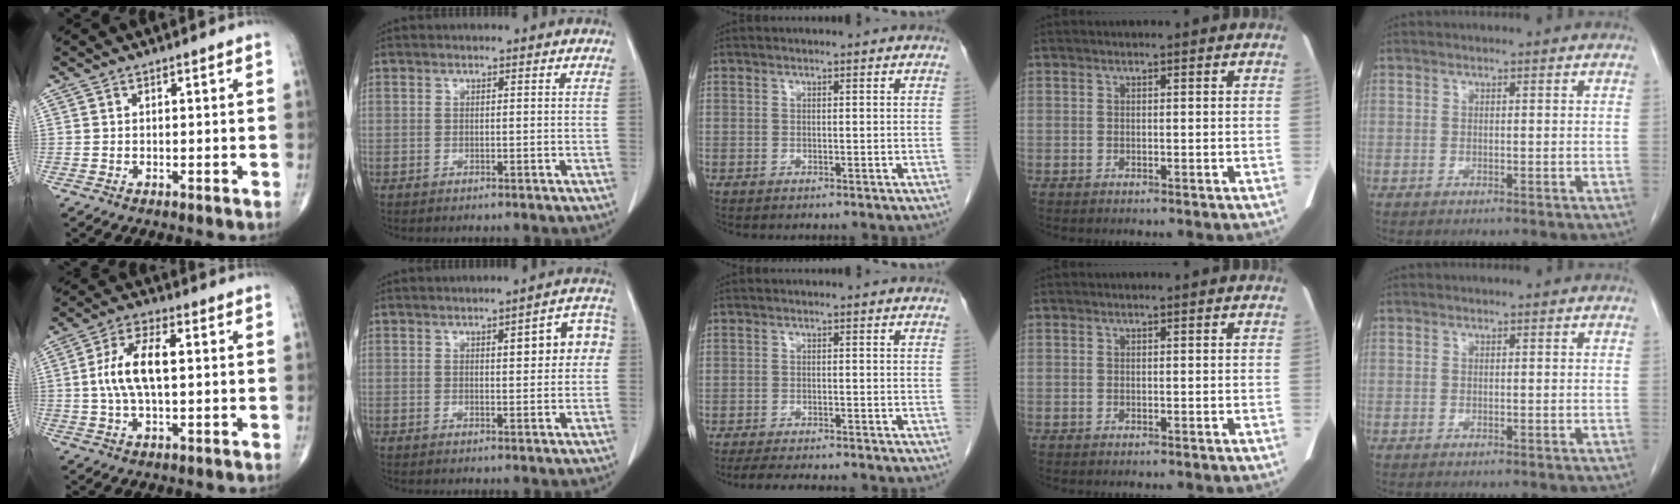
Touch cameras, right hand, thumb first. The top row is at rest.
{"thumb": {"total": 10.0, "force": [0.8, 4.4, 9.0], "torque": [-0.183, 0.015, 0.013]}, "index": {"total": 6.9, "force": [1.5, 2.1, 6.4], "torque": [-0.071, 0.020, 0.014]}, "middle": {"total": 8.1, "force": [-7.1, 1.3, 3.7], "torque": [-0.051, -0.010, -0.100]}}